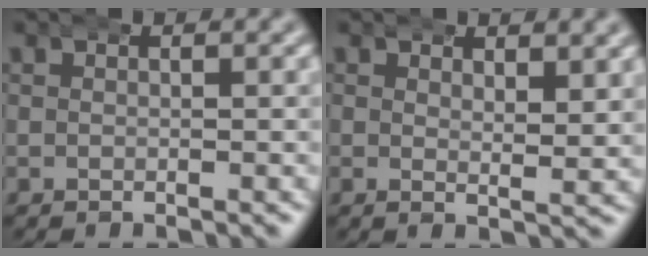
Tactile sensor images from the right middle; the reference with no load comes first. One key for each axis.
{"total": 2.3, "fx": 2.2, "fy": -0.1, "fz": 0.8, "tx": -0.006, "ty": -0.003, "tz": 0.031}